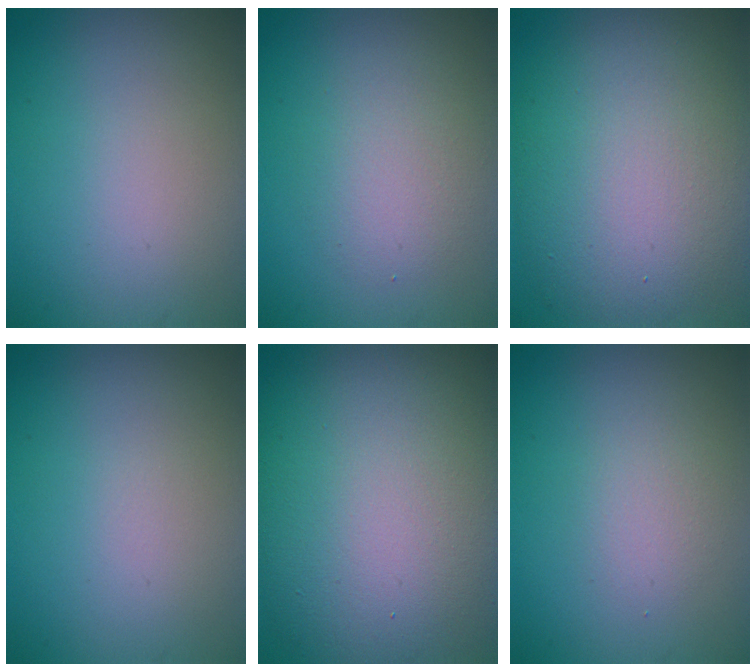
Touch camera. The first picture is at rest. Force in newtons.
{"total": 3.0, "press": 3.0, "slide": 0.2}
{"total": 10.1, "press": 10.1, "slide": 0.5}
{"total": 0.0}
{"total": 14.4, "press": 14.4, "slide": 1.0}
{"total": 1.7, "press": 1.7, "slide": 0.1}